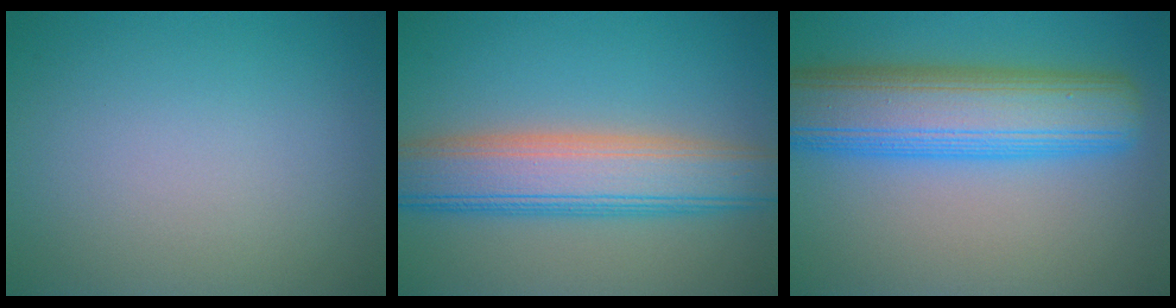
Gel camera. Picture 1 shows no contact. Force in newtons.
{"total": 8.0, "press": 8.0, "slide": 0.5}
{"total": 10.1, "press": 10.0, "slide": 0.4}